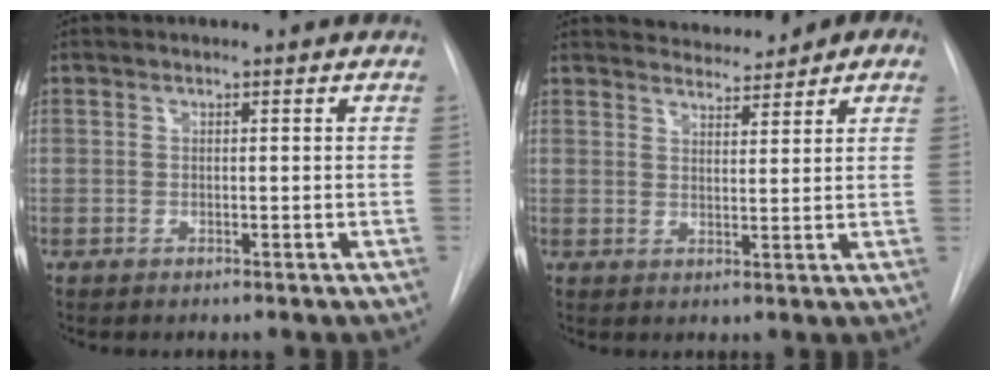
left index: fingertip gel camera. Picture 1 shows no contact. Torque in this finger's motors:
{"motor_torque": [0.75, -1.38, -0.12, 0.03]}